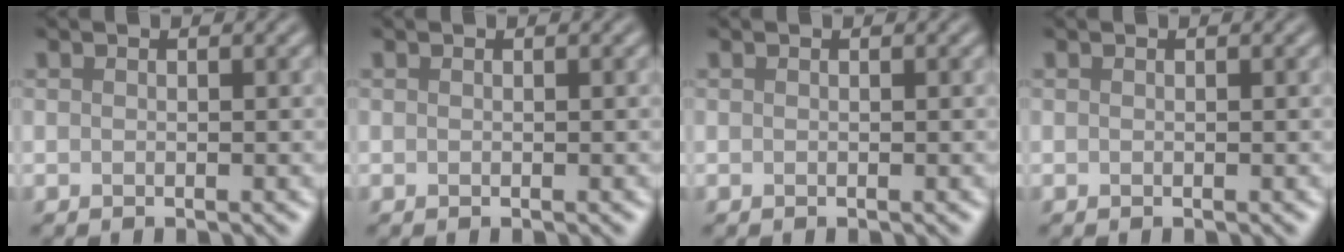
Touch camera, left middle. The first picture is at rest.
{"total": 0.0}
{"total": 0.0}
{"total": 0.0}